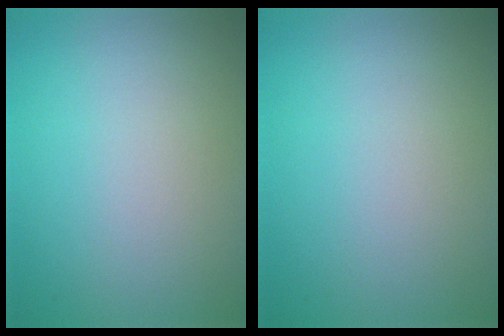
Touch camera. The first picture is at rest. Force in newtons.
{"total": 0.0}